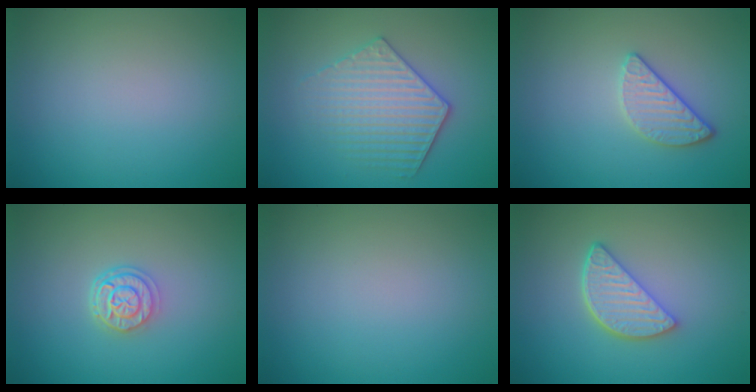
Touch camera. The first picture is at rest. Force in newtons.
{"total": 3.8, "press": 3.6, "slide": 1.0}
{"total": 2.4, "press": 2.2, "slide": 0.9}
{"total": 2.7, "press": 2.2, "slide": 1.5}
{"total": 0.0}
{"total": 3.9, "press": 3.2, "slide": 2.3}